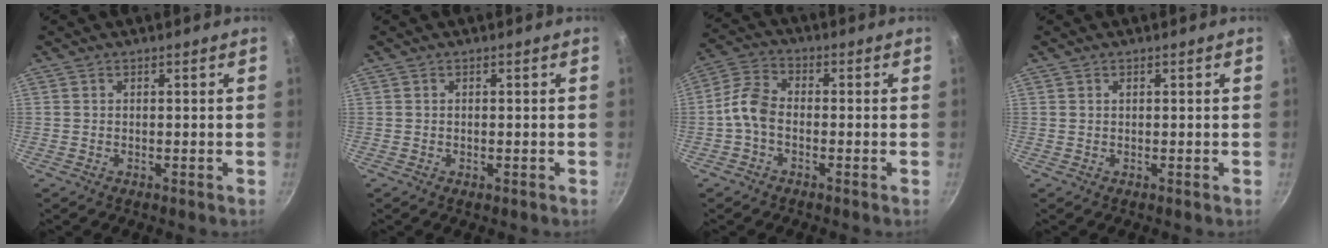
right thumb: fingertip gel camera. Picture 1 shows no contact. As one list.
[{"total": 0.6, "force": [-0.3, 0.2, 0.5], "torque": [-0.007, 0.002, -0.004]}, {"total": 6.1, "force": [-1.9, 3.7, 4.4], "torque": [-0.096, 0.032, -0.051]}, {"total": 0.0}]